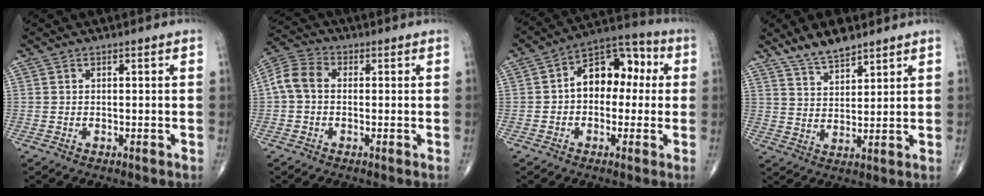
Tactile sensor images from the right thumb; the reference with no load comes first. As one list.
[{"total": 6.5, "force": [0.1, 4.8, 4.4], "torque": [-0.085, 0.022, -0.010]}, {"total": 12.3, "force": [1.0, 8.2, 9.1], "torque": [-0.098, 0.040, 0.000]}, {"total": 7.6, "force": [6.0, 2.6, 3.7], "torque": [-0.051, -0.033, 0.115]}]